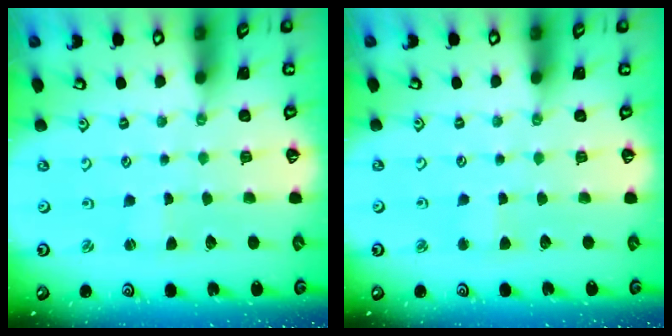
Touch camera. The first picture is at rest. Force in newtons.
{"total": 2.6, "press": 2.6, "slide": 0.2}